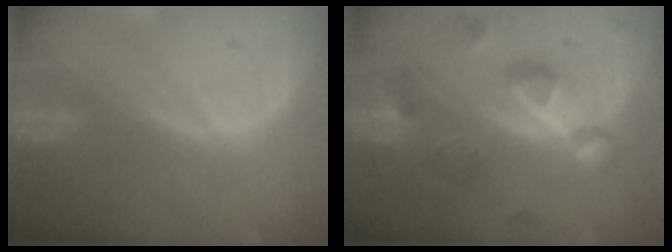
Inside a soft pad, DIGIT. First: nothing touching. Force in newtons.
{"total": 9.2, "press": 8.3, "slide": 4.0}